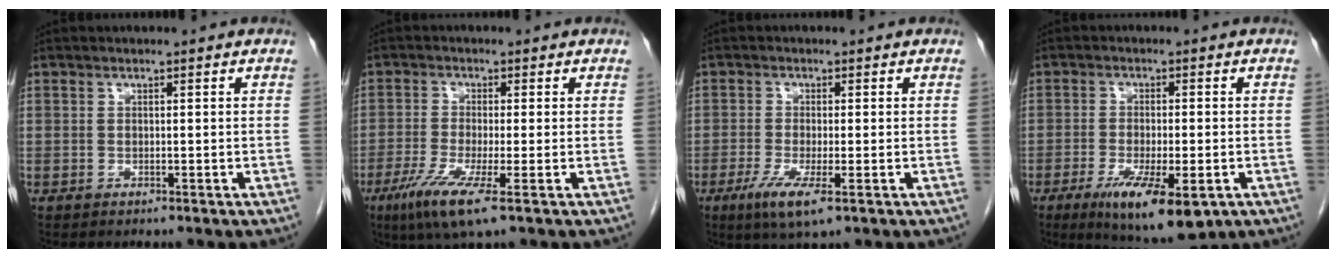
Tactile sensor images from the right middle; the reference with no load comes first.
{"total": 7.0, "force": [-3.6, 0.2, 6.0], "torque": [-0.123, -0.023, -0.065]}
{"total": 5.4, "force": [-2.6, 0.7, 4.7], "torque": [-0.093, -0.016, -0.043]}
{"total": 10.9, "force": [-5.5, 2.8, 9.0], "torque": [-0.144, -0.023, -0.078]}